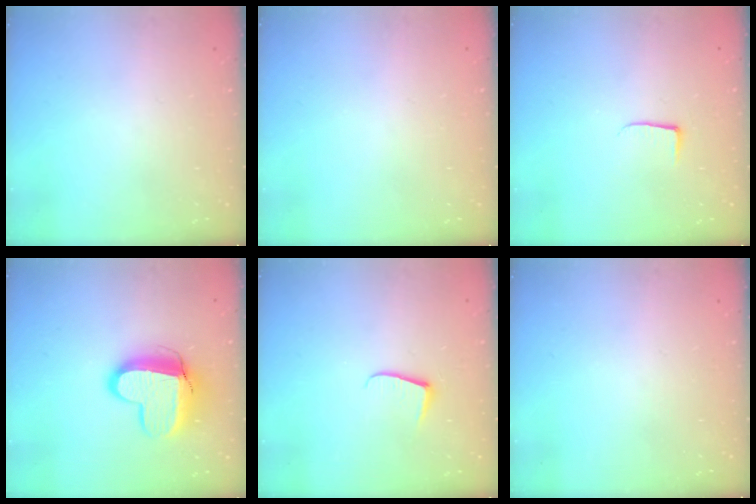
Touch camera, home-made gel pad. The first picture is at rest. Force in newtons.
{"total": 0.0}
{"total": 3.8, "press": 3.8, "slide": 0.5}
{"total": 12.8, "press": 12.8, "slide": 1.3}
{"total": 5.4, "press": 5.4, "slide": 0.5}
{"total": 0.0}